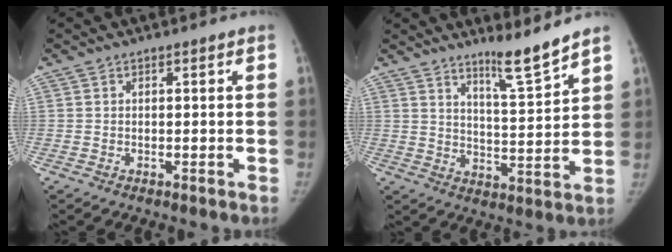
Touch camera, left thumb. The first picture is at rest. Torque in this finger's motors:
{"motor_torque": [-0.04, -0.06, 0.65, -0.57, 0.00]}